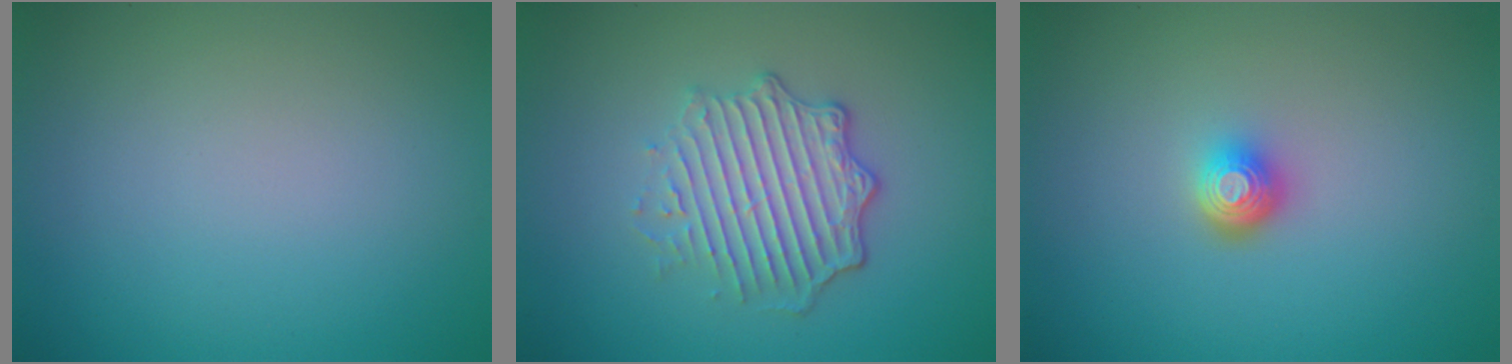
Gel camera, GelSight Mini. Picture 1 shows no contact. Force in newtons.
{"total": 4.5, "press": 3.5, "slide": 2.9}
{"total": 2.1, "press": 1.5, "slide": 1.5}